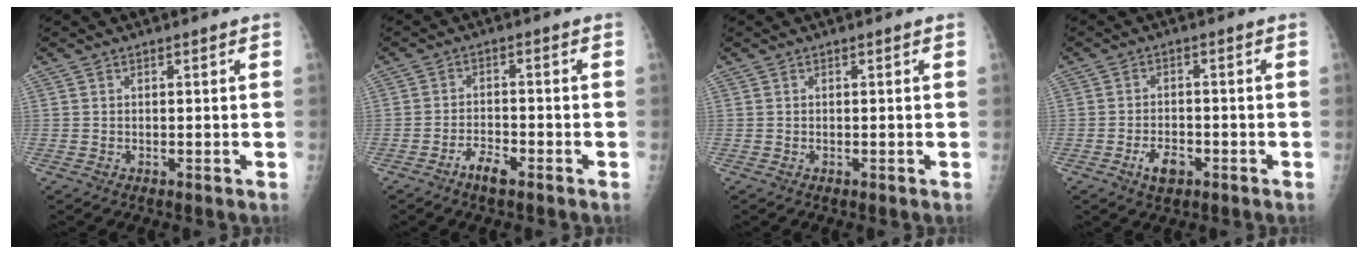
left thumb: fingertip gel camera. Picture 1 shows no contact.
{"total": 3.8, "force": [-2.7, 1.2, 2.3], "torque": [-0.045, 0.018, -0.050]}
{"total": 0.0}
{"total": 4.4, "force": [-2.3, 2.5, 2.8], "torque": [-0.041, 0.012, -0.039]}